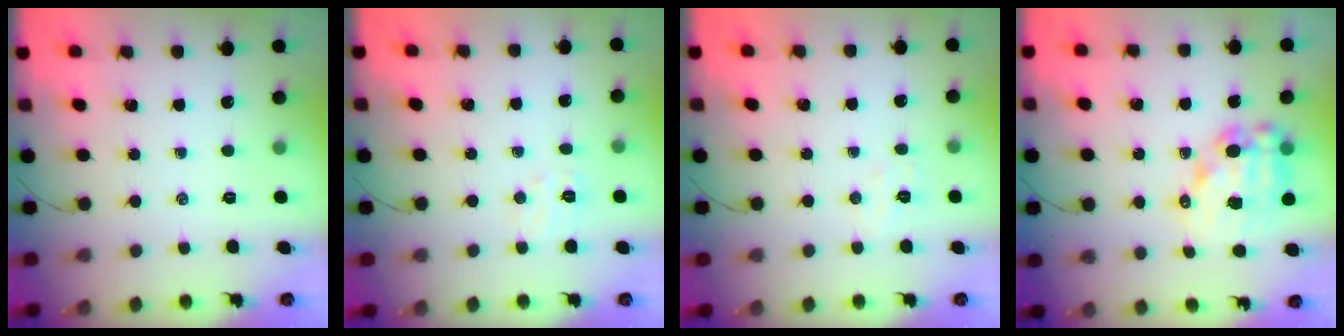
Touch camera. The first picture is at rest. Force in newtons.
{"total": 5.0, "press": 4.9, "slide": 1.1}
{"total": 4.4, "press": 4.3, "slide": 0.8}
{"total": 12.7, "press": 12.4, "slide": 2.9}